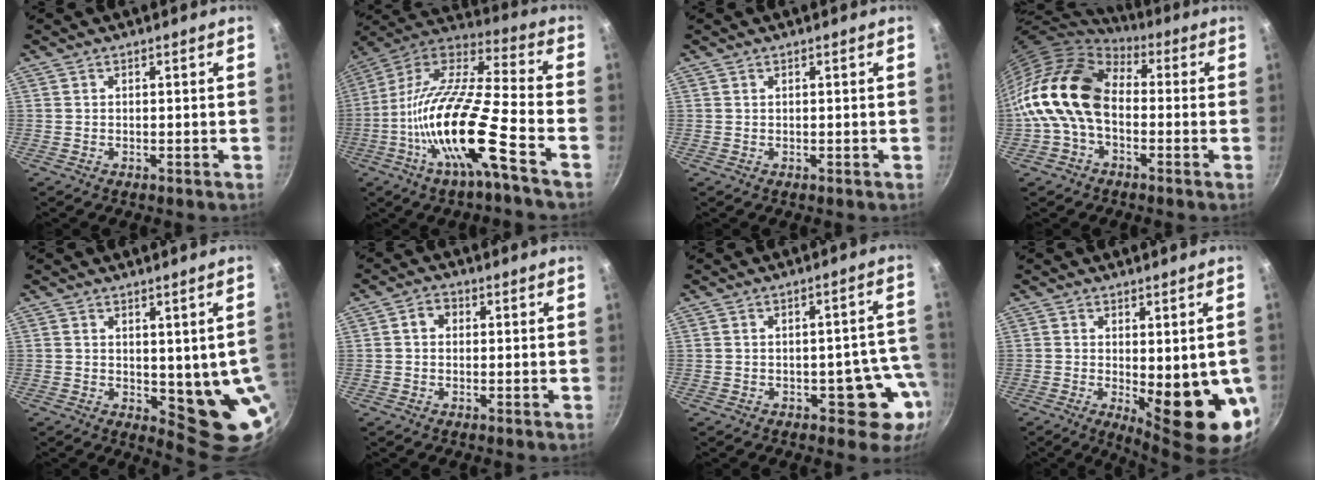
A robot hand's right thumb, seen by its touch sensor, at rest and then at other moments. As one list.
[{"total": 21.4, "force": [-8.7, 4.7, 19.0], "torque": [-0.333, 0.046, -0.180]}, {"total": 0.0}, {"total": 16.2, "force": [-0.6, 11.0, 11.9], "torque": [-0.199, 0.034, -0.028]}, {"total": 10.4, "force": [0.2, 4.1, 9.6], "torque": [-0.091, -0.023, 0.012]}, {"total": 2.9, "force": [0.3, 2.4, 1.7], "torque": [-0.020, 0.007, -0.001]}, {"total": 8.5, "force": [-3.1, 5.0, 6.1], "torque": [-0.011, 0.036, -0.032]}, {"total": 14.5, "force": [-2.1, 4.8, 13.5], "torque": [-0.158, -0.024, -0.014]}]